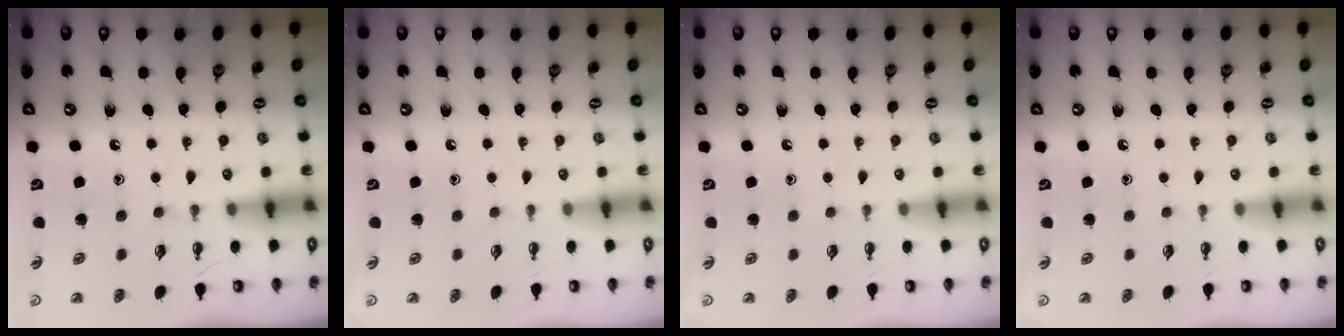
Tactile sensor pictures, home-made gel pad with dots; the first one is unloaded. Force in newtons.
{"total": 0.0}
{"total": 0.0}
{"total": 0.0}